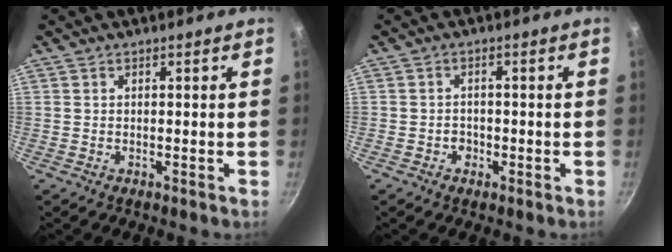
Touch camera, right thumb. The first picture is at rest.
{"total": 2.0, "force": [-0.9, 1.7, 0.6], "torque": [0.003, 0.007, -0.013]}